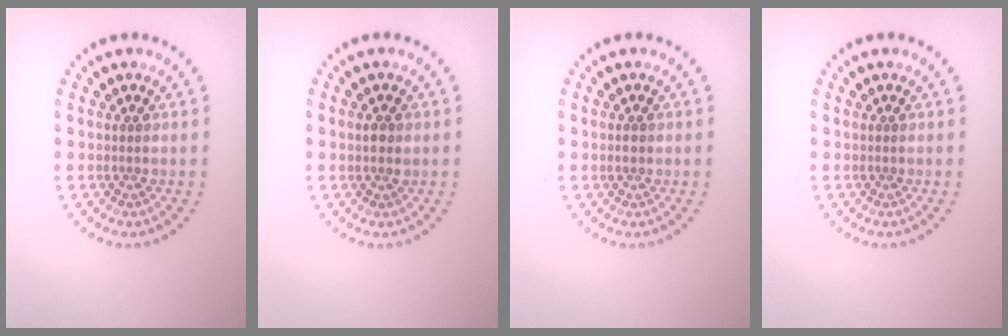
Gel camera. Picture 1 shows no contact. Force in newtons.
{"total": 1.1, "press": 1.0, "slide": 0.3}
{"total": 1.0, "press": 1.0, "slide": 0.1}
{"total": 0.0}